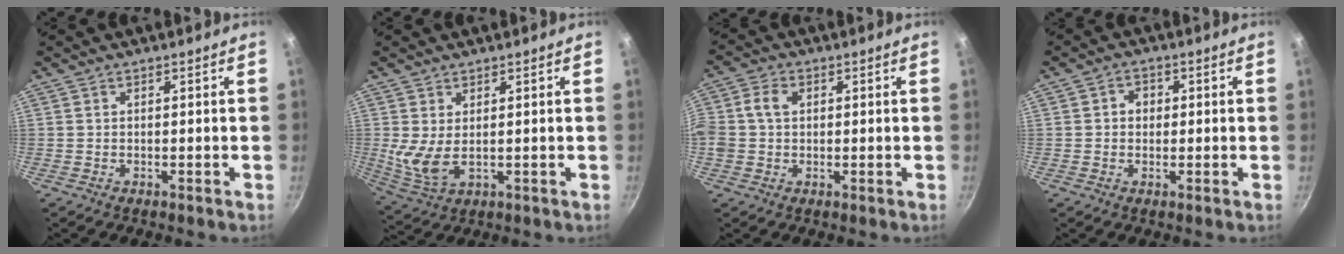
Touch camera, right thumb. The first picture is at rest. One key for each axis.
{"total": 6.1, "fx": 1.0, "fy": 2.9, "fz": 5.2, "tx": -0.102, "ty": -0.018, "tz": 0.033}
{"total": 5.5, "fx": 0.8, "fy": 4.3, "fz": 3.4, "tx": -0.060, "ty": 0.011, "tz": 0.006}
{"total": 3.1, "fx": 0.3, "fy": 2.6, "fz": 1.5, "tx": -0.006, "ty": 0.004, "tz": 0.001}